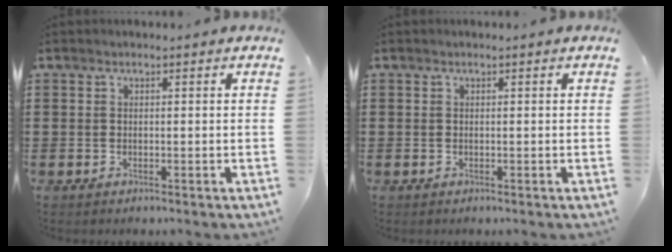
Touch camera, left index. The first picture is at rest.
{"total": 0.0}